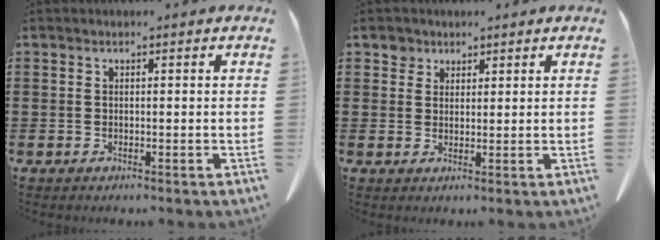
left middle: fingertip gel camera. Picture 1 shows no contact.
{"total": 2.5, "force": [1.9, 1.6, 0.3], "torque": [-0.005, 0.000, 0.036]}